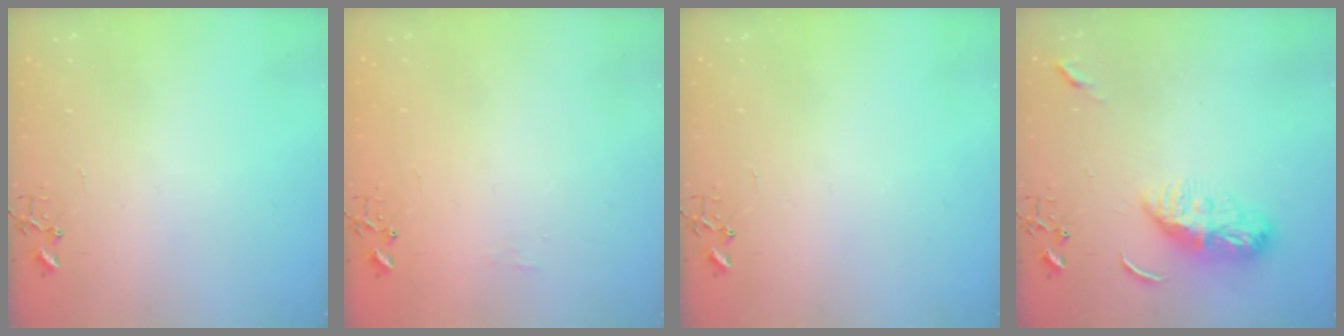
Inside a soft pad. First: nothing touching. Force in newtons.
{"total": 4.5, "press": 4.4, "slide": 0.7}
{"total": 0.0}
{"total": 12.5, "press": 12.5, "slide": 1.1}